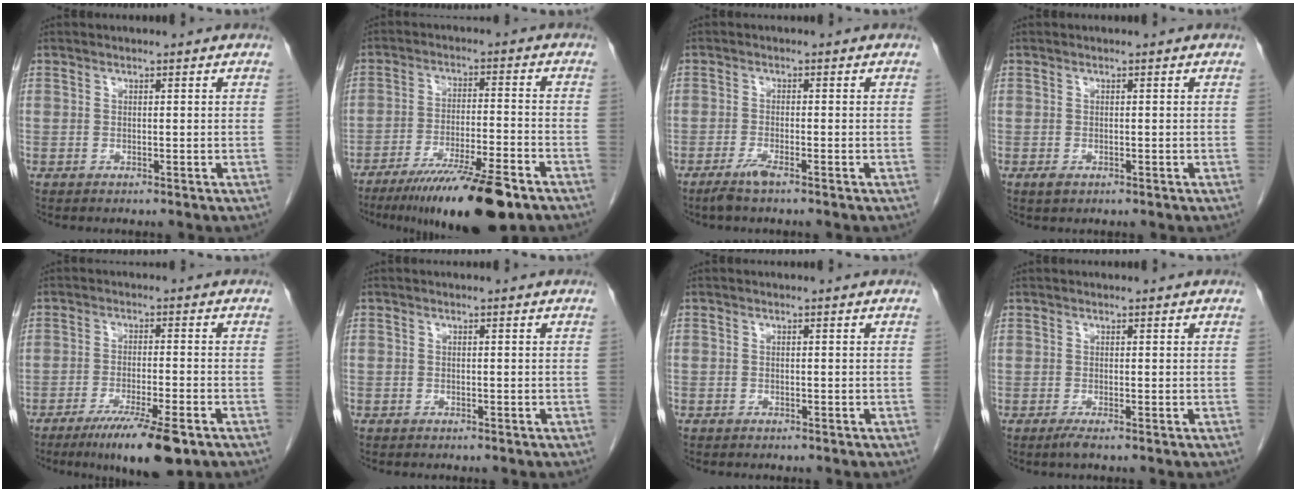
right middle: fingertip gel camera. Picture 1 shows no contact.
{"total": 15.2, "force": [-11.0, 1.1, 10.5], "torque": [-0.160, -0.032, -0.180]}
{"total": 2.3, "force": [-1.8, -0.1, 1.5], "torque": [-0.039, -0.005, -0.037]}
{"total": 0.9, "force": [-0.4, 0.5, 0.5], "torque": [-0.007, -0.002, -0.004]}
{"total": 10.5, "force": [-6.9, 0.9, 7.8], "torque": [-0.124, -0.023, -0.106]}
{"total": 0.9, "force": [-0.7, 0.6, 0.1], "torque": [-0.008, 0.003, -0.014]}
{"total": 1.0, "force": [-0.8, 0.6, 0.1], "torque": [-0.007, 0.003, -0.014]}
{"total": 1.2, "force": [-0.8, -0.2, 0.8], "torque": [-0.019, -0.005, -0.018]}